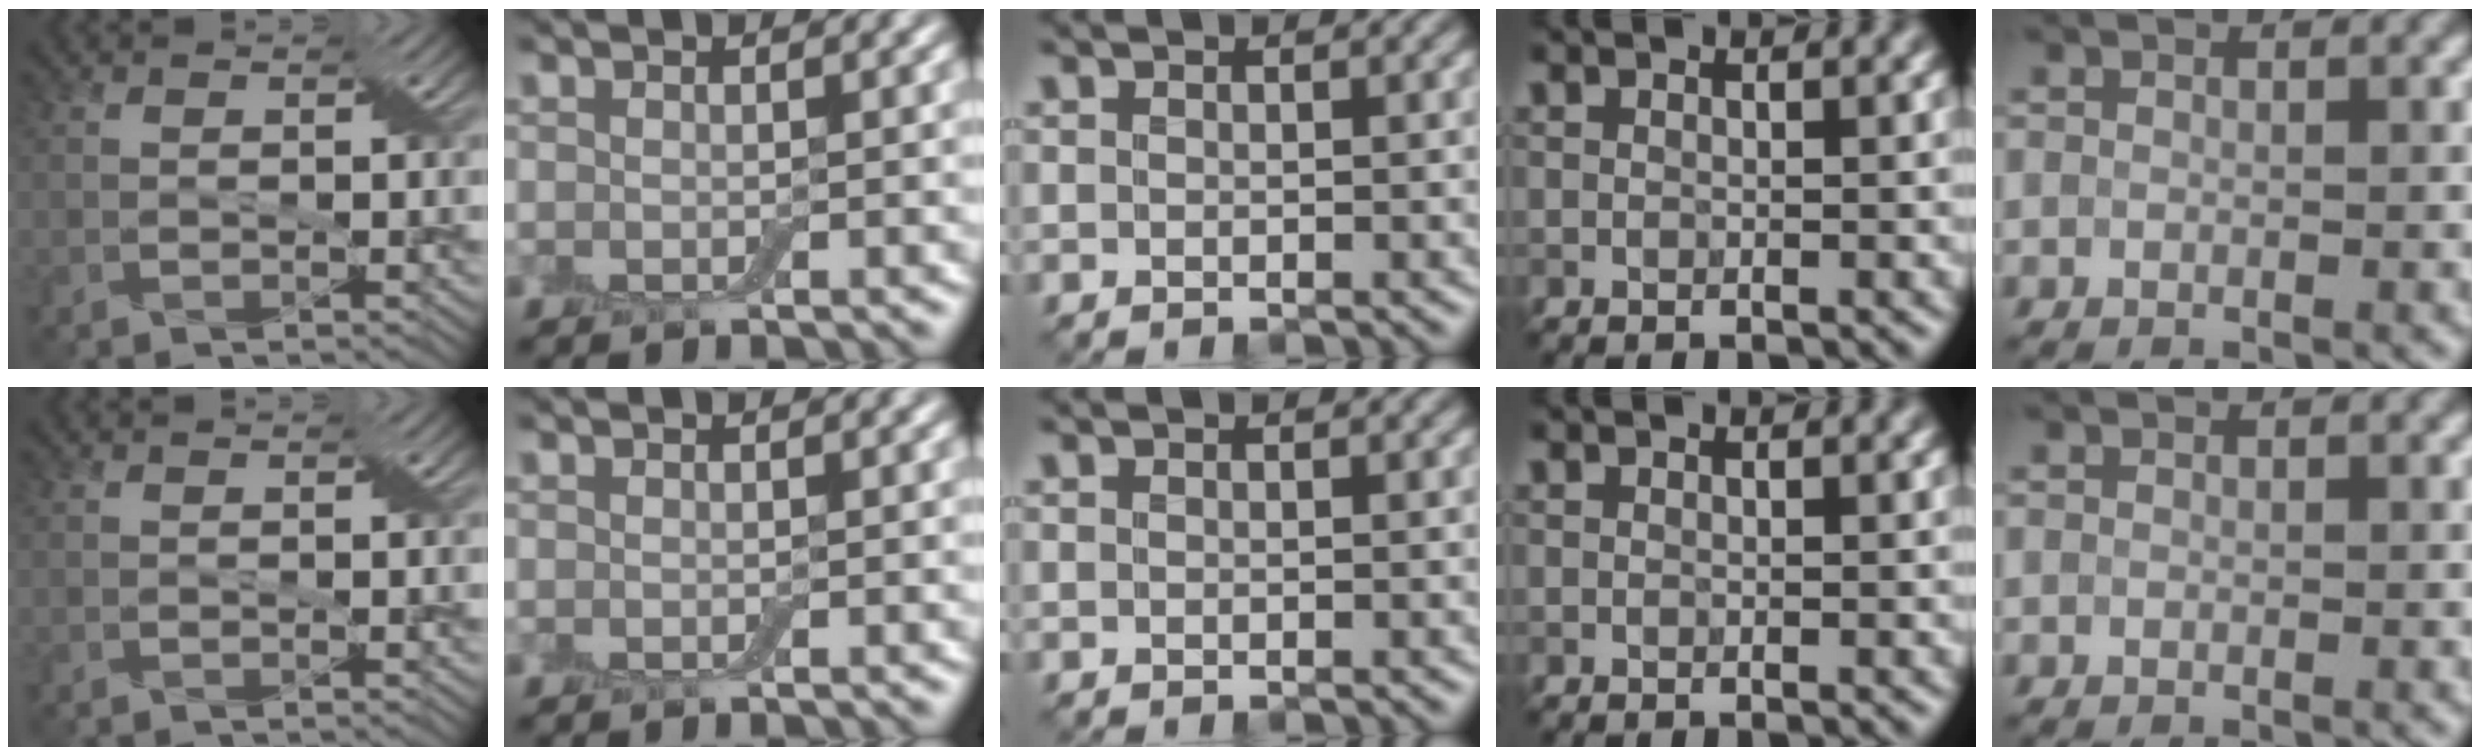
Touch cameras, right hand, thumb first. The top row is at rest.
{}